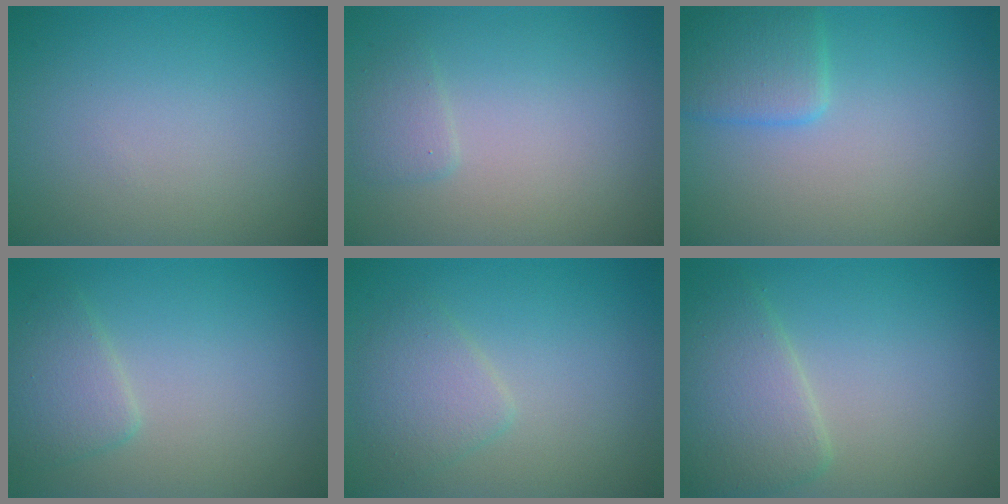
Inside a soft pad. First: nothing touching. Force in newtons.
{"total": 1.1, "press": 1.1, "slide": 0.2}
{"total": 2.9, "press": 2.9, "slide": 0.2}
{"total": 2.4, "press": 2.4, "slide": 0.1}
{"total": 2.6, "press": 2.6, "slide": 0.1}
{"total": 4.1, "press": 4.1, "slide": 0.2}